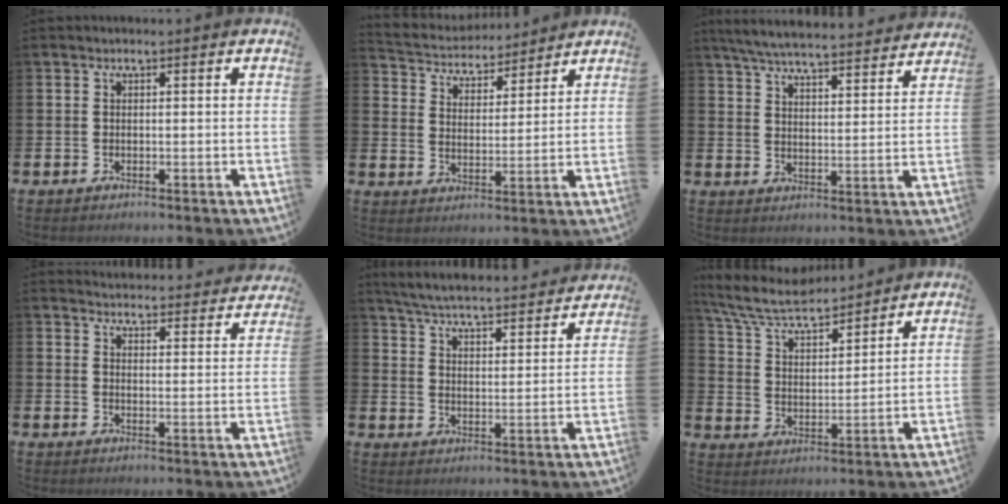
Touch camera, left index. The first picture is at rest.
{"total": 4.7, "force": [4.5, 1.4, -0.1], "torque": [-0.025, -0.034, 0.075]}
{"total": 6.3, "force": [6.1, 0.5, 1.5], "torque": [-0.046, -0.043, 0.107]}
{"total": 4.4, "force": [4.4, 0.5, 0.1], "torque": [-0.011, -0.036, 0.077]}
{"total": 5.8, "force": [5.7, 0.3, 1.1], "torque": [-0.047, -0.043, 0.098]}
{"total": 7.5, "force": [6.8, 1.5, 2.6], "torque": [-0.081, -0.039, 0.120]}